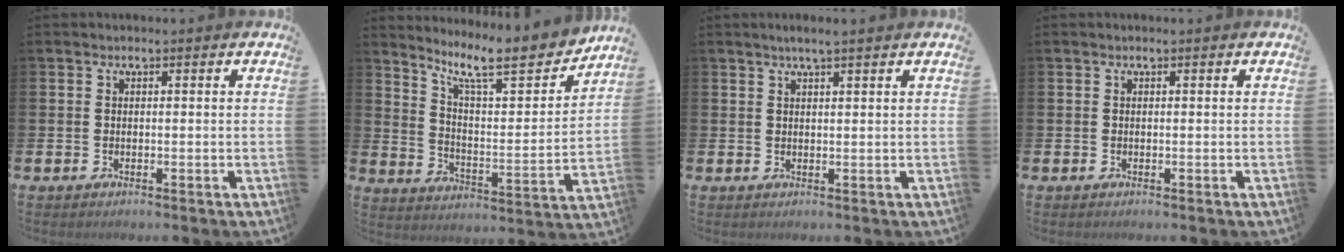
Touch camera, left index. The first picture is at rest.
{"total": 11.7, "force": [10.0, 2.6, 5.6], "torque": [-0.116, -0.067, 0.169]}
{"total": 2.0, "force": [1.6, 0.0, 1.1], "torque": [-0.021, 0.001, 0.029]}
{"total": 0.0}